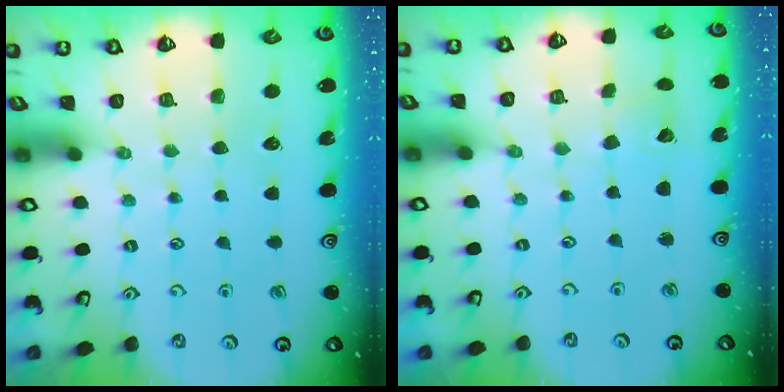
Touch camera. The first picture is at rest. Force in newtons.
{"total": 3.8, "press": 3.8, "slide": 0.4}